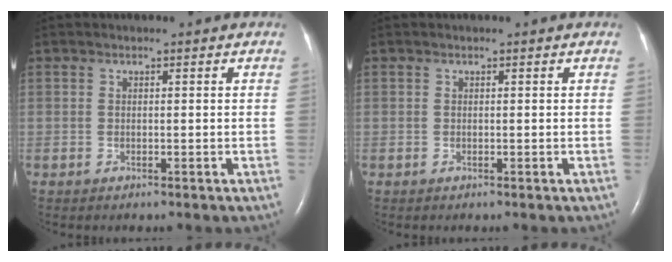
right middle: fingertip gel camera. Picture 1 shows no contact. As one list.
[{"total": 0.0}]